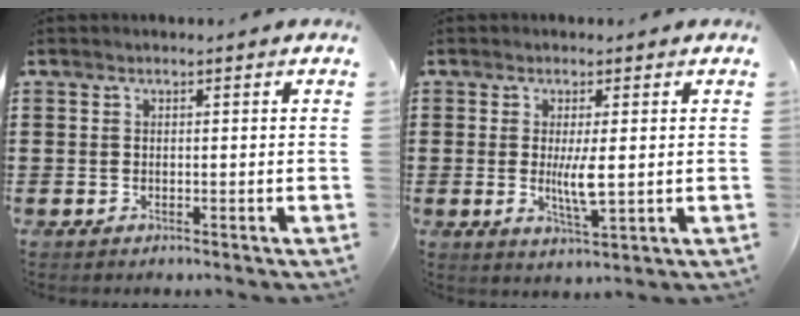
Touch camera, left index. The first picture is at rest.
{"total": 4.9, "force": [0.3, 0.8, 4.8], "torque": [-0.094, -0.005, 0.001]}